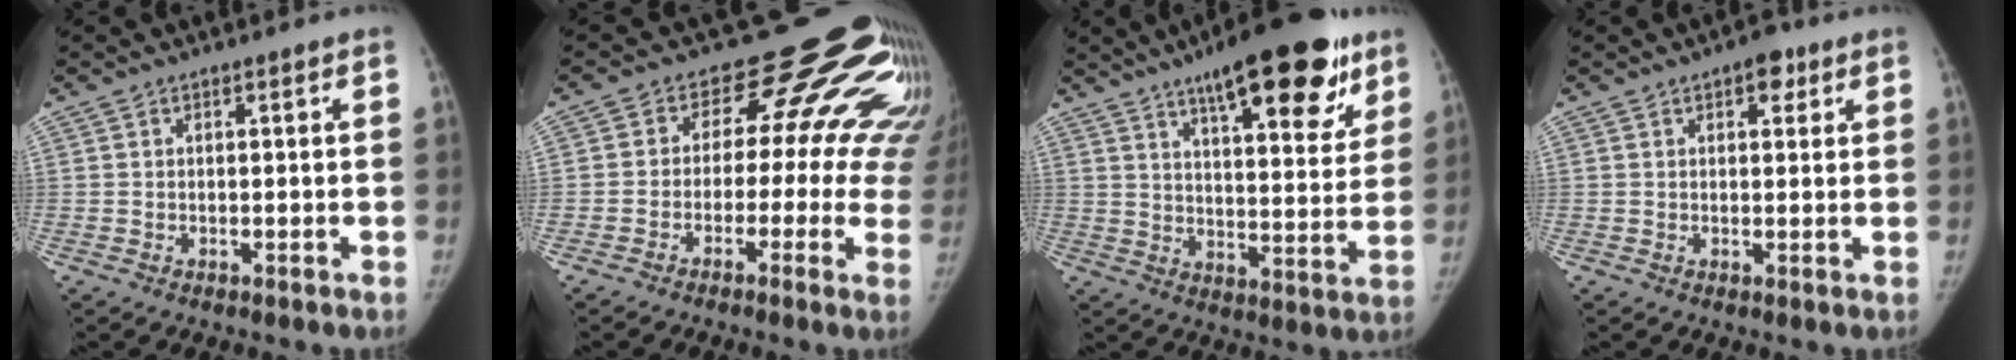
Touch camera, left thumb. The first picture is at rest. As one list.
[{"total": 16.6, "force": [4.1, 10.9, 11.8], "torque": [-0.106, 0.011, 0.020]}, {"total": 23.0, "force": [14.2, 7.5, 16.4], "torque": [-0.201, -0.040, 0.207]}, {"total": 4.1, "force": [2.2, 2.2, 2.8], "torque": [-0.019, -0.004, 0.024]}]